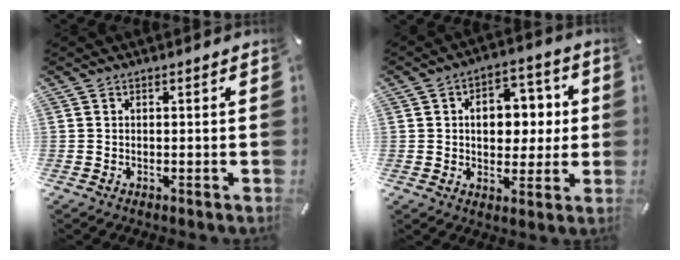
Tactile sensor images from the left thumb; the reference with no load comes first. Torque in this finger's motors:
{"motor_torque": [1.48, 2.09, 0.64, -0.20, 0.07]}